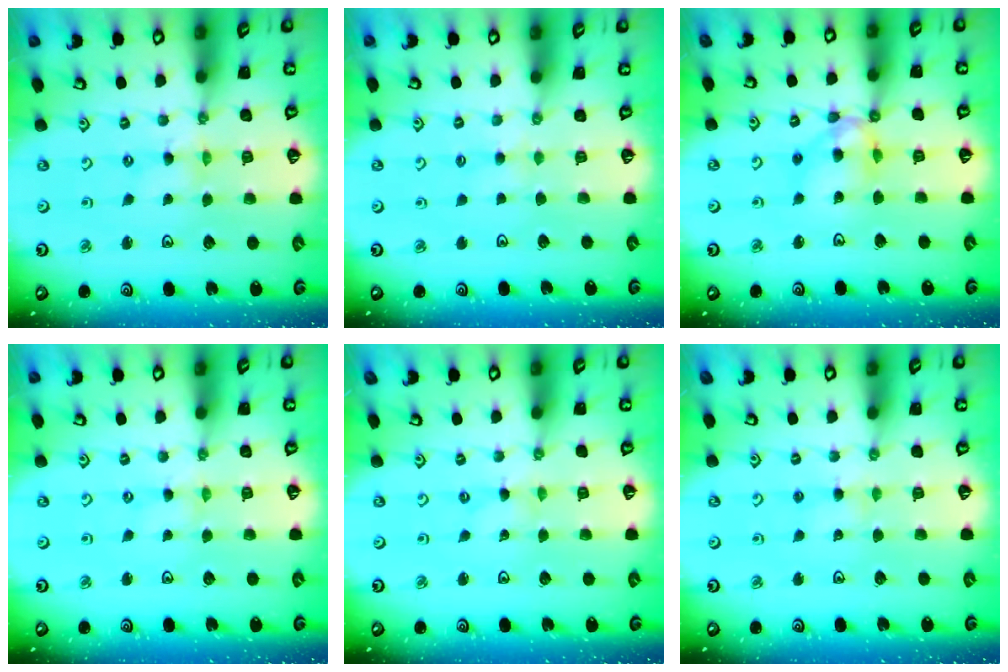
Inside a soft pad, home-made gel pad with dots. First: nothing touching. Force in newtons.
{"total": 3.1, "press": 3.1, "slide": 0.6}
{"total": 12.0, "press": 11.9, "slide": 1.4}
{"total": 0.0}
{"total": 0.0}
{"total": 2.4, "press": 2.4, "slide": 0.3}